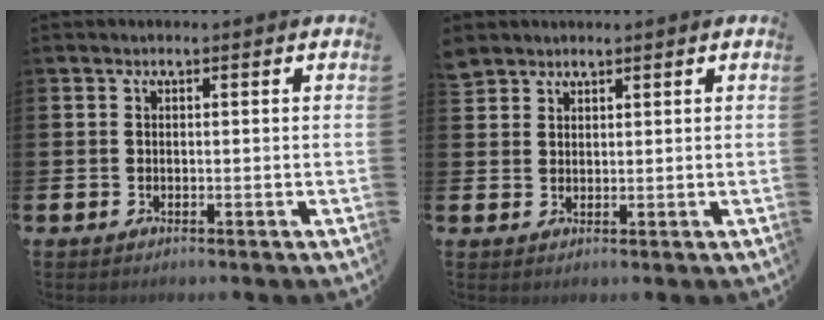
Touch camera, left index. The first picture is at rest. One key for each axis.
{"total": 2.6, "fx": 2.4, "fy": 0.9, "fz": 0.0, "tx": 0.003, "ty": -0.007, "tz": 0.046}